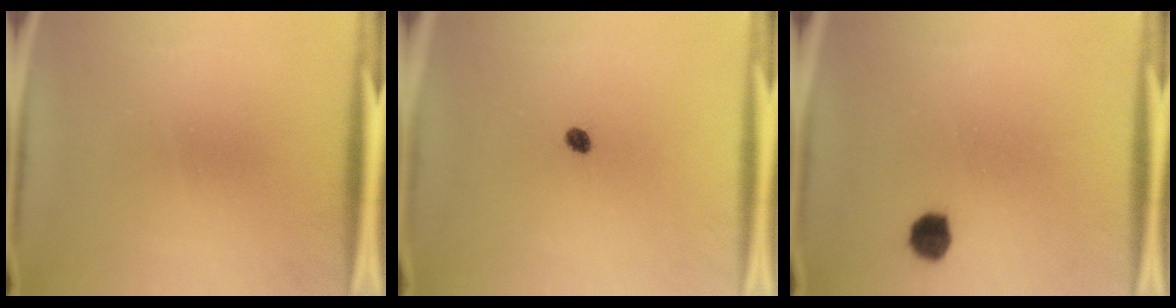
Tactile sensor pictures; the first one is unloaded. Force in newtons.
{"total": 1.7}
{"total": 4.2}